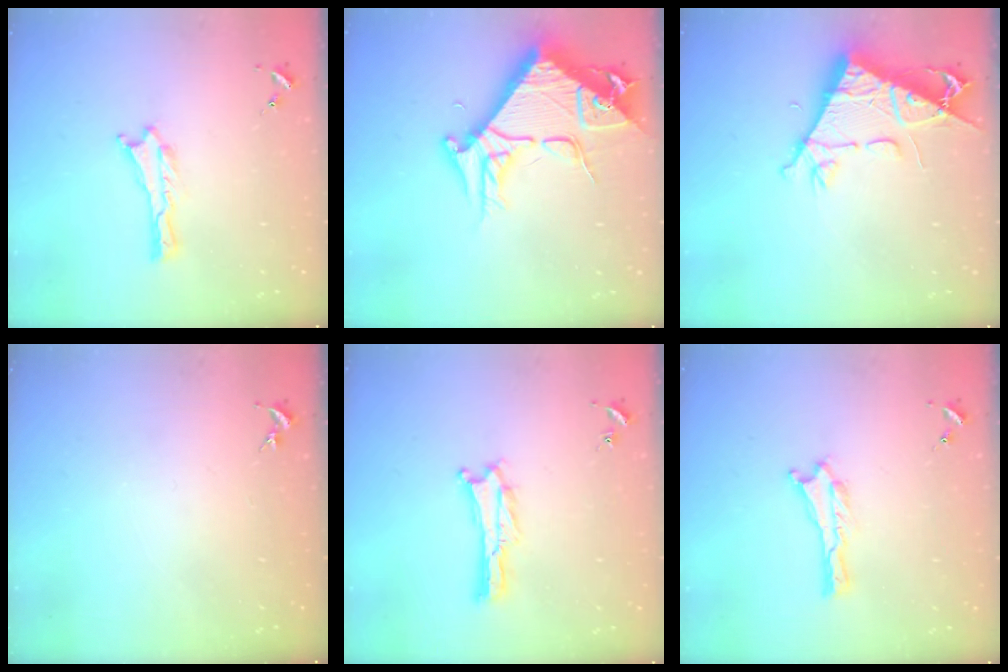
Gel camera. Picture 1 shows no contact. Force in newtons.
{"total": 10.5, "press": 10.5, "slide": 1.0}
{"total": 9.2, "press": 9.1, "slide": 1.4}
{"total": 0.0}
{"total": 0.0}
{"total": 0.0}